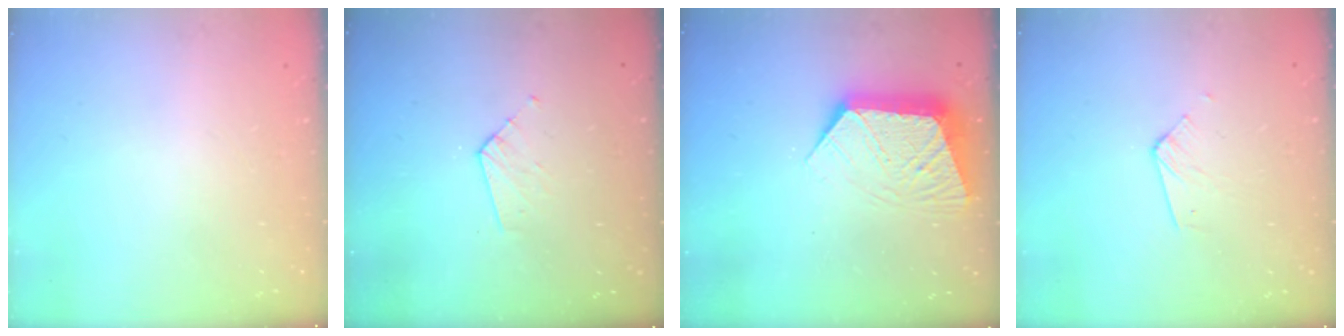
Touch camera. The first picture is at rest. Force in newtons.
{"total": 3.9, "press": 3.9, "slide": 0.4}
{"total": 11.2, "press": 11.1, "slide": 0.8}
{"total": 3.6, "press": 3.6, "slide": 0.3}